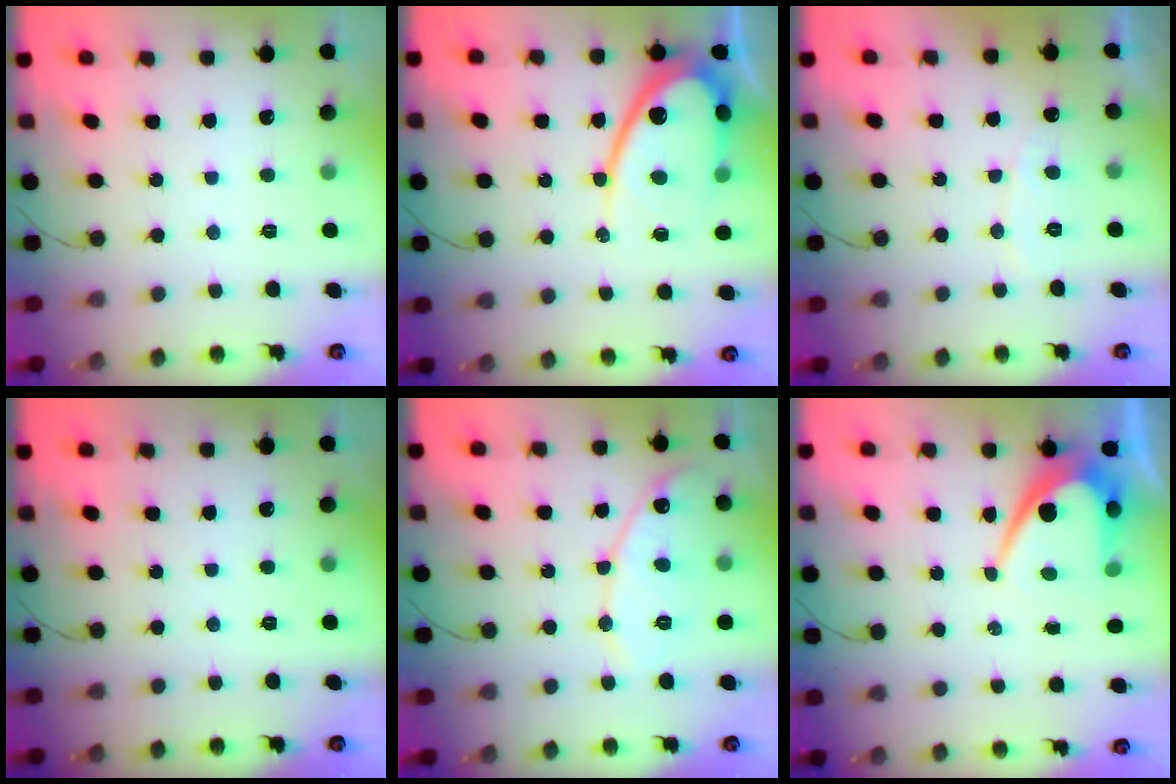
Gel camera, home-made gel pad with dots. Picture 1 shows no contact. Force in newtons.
{"total": 15.8, "press": 15.7, "slide": 1.2}
{"total": 4.4, "press": 4.4, "slide": 0.3}
{"total": 0.0}
{"total": 11.0, "press": 11.0, "slide": 1.0}
{"total": 8.7, "press": 8.7, "slide": 0.4}